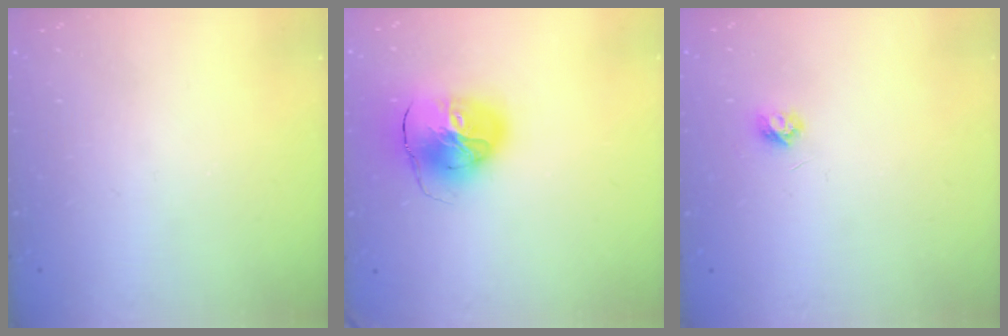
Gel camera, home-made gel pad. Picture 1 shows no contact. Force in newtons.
{"total": 12.3, "press": 12.2, "slide": 1.6}
{"total": 3.9, "press": 3.8, "slide": 0.5}